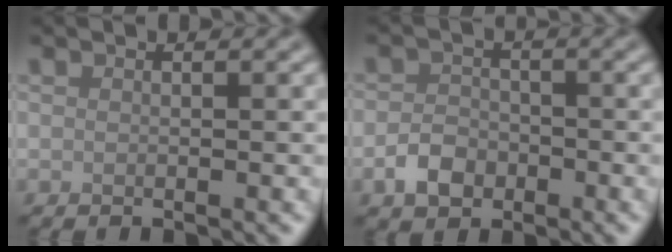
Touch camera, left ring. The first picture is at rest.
{"total": 2.8, "force": [-1.3, 2.1, 1.3], "torque": [-0.019, 0.004, -0.029]}